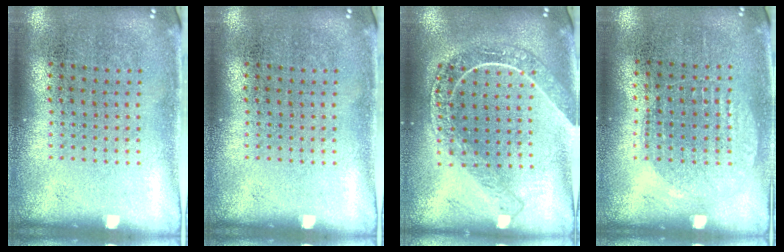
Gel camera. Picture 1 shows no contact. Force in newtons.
{"total": 0.0}
{"total": 2.0, "press": 1.7, "slide": 1.0}
{"total": 1.0, "press": 0.9, "slide": 0.4}